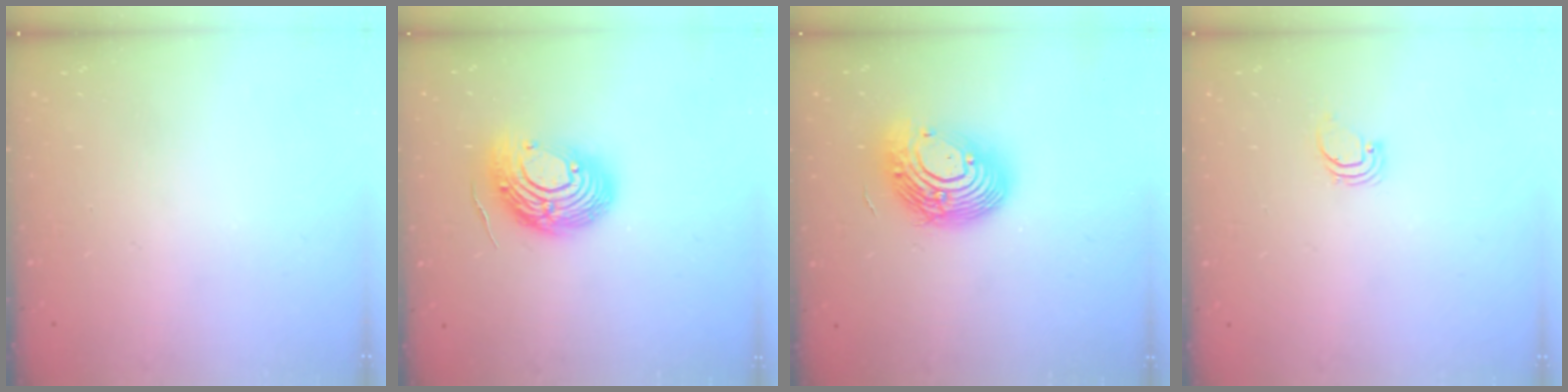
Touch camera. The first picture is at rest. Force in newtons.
{"total": 15.9, "press": 15.9, "slide": 1.3}
{"total": 15.5, "press": 15.5, "slide": 1.4}
{"total": 0.9, "press": 0.9, "slide": 0.0}